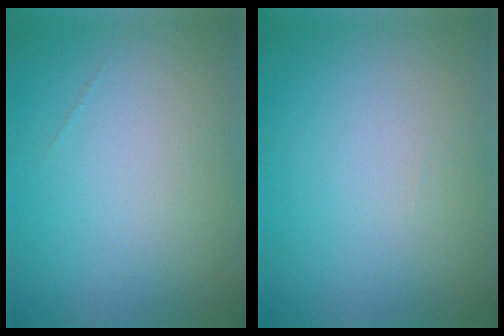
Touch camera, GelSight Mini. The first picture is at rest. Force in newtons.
{"total": 0.0}